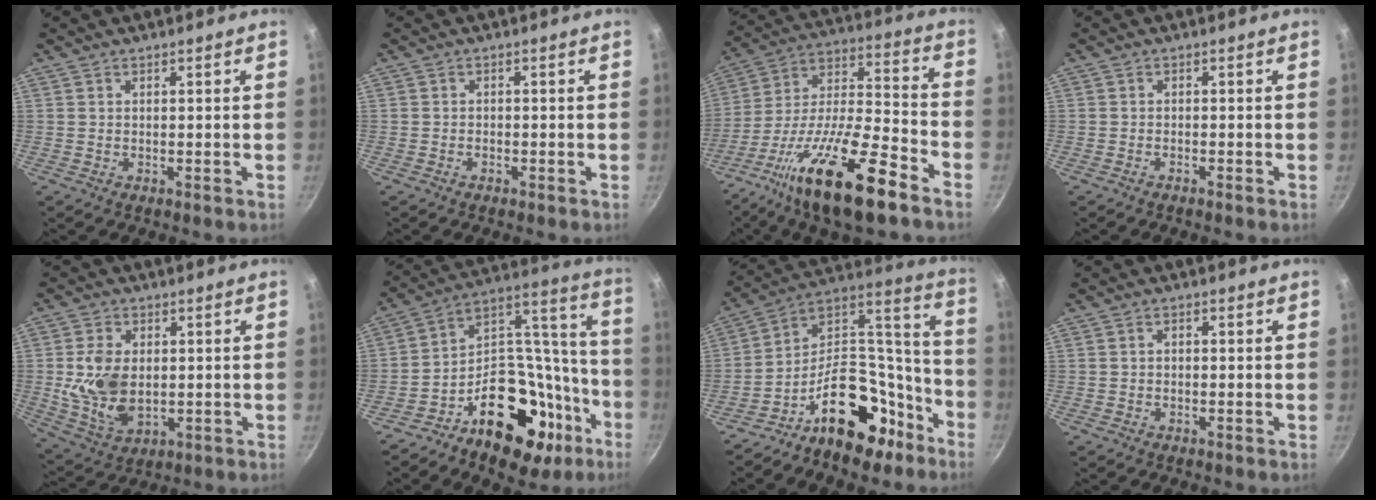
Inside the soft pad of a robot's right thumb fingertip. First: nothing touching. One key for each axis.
{"total": 0.9, "fx": -0.6, "fy": 0.3, "fz": 0.5, "tx": -0.014, "ty": 0.005, "tz": -0.012}
{"total": 23.3, "fx": -13.2, "fy": 6.2, "fz": 18.1, "tx": -0.299, "ty": 0.065, "tz": -0.239}
{"total": 0.7, "fx": -0.6, "fy": -0.2, "fz": 0.3, "tx": -0.017, "ty": 0.003, "tz": -0.010}
{"total": 11.4, "fx": 0.4, "fy": 7.4, "fz": 8.7, "tx": -0.157, "ty": -0.015, "tz": 0.020}
{"total": 27.4, "fx": -13.5, "fy": 16.8, "fz": 17.0, "tx": -0.194, "ty": 0.117, "tz": -0.200}
{"total": 21.2, "fx": -12.5, "fy": 11.8, "fz": 12.4, "tx": -0.134, "ty": 0.122, "tz": -0.198}
{"total": 0.9, "fx": -0.1, "fy": 0.5, "fz": 0.7, "tx": -0.015, "ty": 0.004, "tz": 0.001}